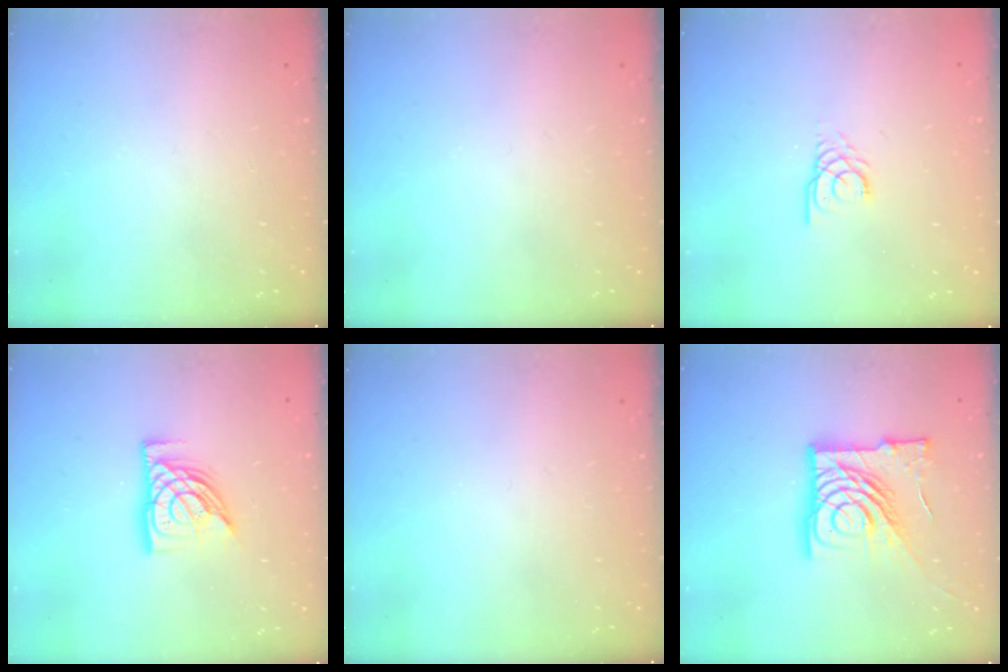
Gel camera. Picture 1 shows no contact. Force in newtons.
{"total": 0.0}
{"total": 3.0, "press": 3.0, "slide": 0.3}
{"total": 11.3, "press": 11.3, "slide": 1.3}
{"total": 0.0}
{"total": 23.5, "press": 23.3, "slide": 2.7}